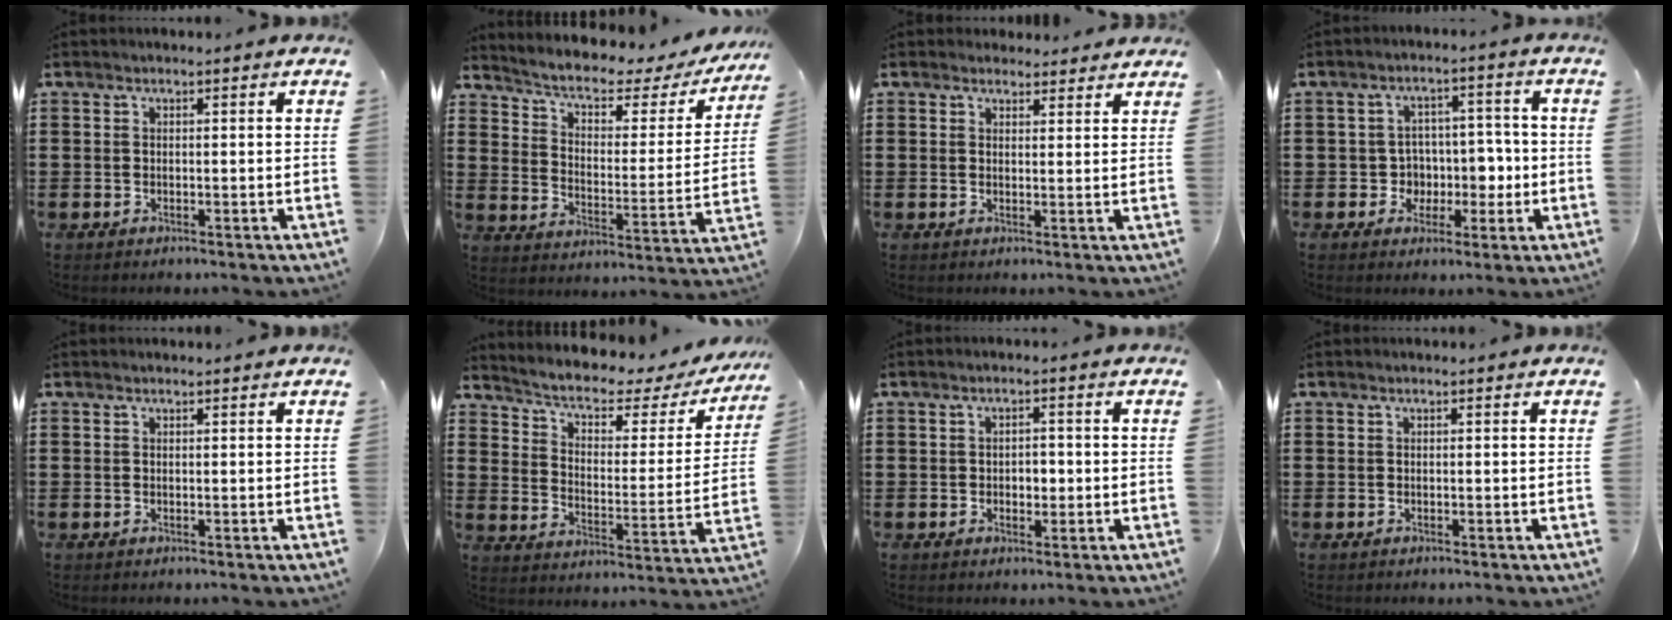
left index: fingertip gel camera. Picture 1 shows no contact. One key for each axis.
{"total": 4.9, "fx": 3.2, "fy": 1.7, "fz": 3.2, "tx": -0.078, "ty": -0.021, "tz": 0.045}
{"total": 2.4, "fx": 2.2, "fy": 0.9, "fz": 0.1, "tx": 0.001, "ty": -0.001, "tz": 0.041}
{"total": 5.6, "fx": -0.5, "fy": 5.3, "fz": 1.9, "tx": -0.040, "ty": 0.001, "tz": -0.010}
{"total": 0.0}
{"total": 4.5, "fx": 2.9, "fy": 1.7, "fz": 3.0, "tx": -0.074, "ty": -0.021, "tz": 0.039}
{"total": 2.1, "fx": -0.3, "fy": 1.4, "fz": 1.6, "tx": -0.033, "ty": 0.005, "tz": -0.009}
{"total": 0.0}